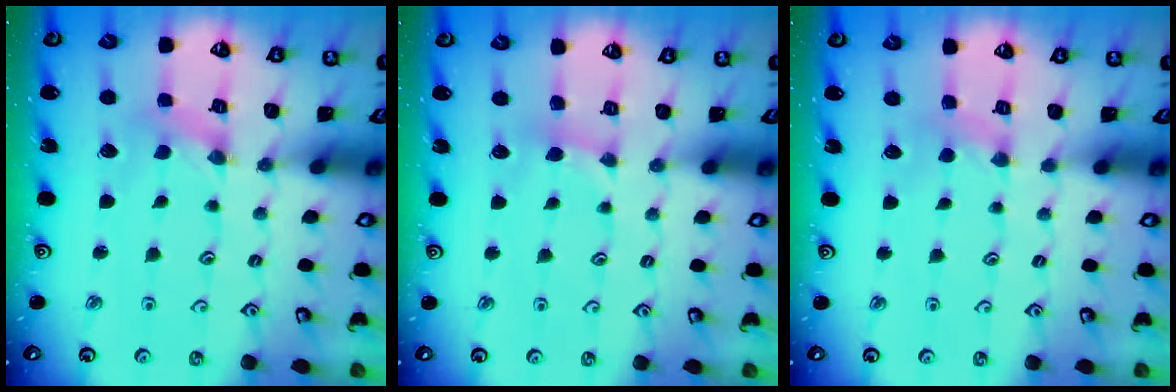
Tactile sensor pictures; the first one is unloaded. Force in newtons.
{"total": 2.6, "press": 2.6, "slide": 0.3}
{"total": 2.8, "press": 2.7, "slide": 0.6}